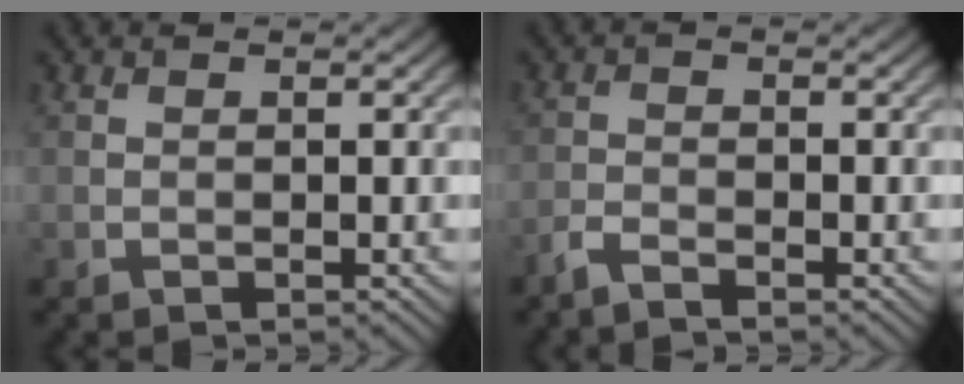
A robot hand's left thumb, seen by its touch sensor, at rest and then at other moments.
{"total": 2.1, "force": [-1.8, 0.3, 0.9], "torque": [-0.025, -0.005, -0.045]}